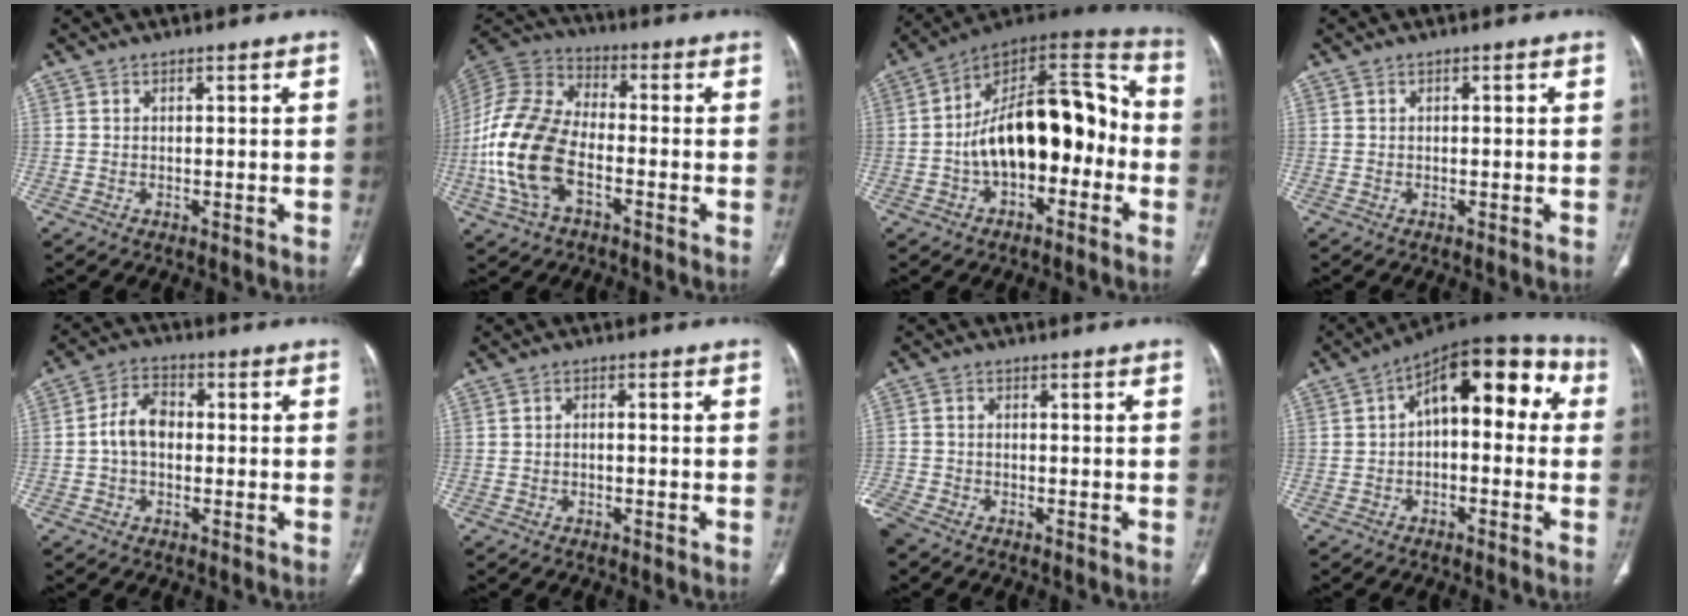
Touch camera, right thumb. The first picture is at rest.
{"total": 17.5, "force": [-4.9, 10.0, 13.6], "torque": [-0.293, 0.026, -0.097]}
{"total": 22.1, "force": [-3.3, 12.0, 18.2], "torque": [-0.258, 0.066, -0.054]}
{"total": 0.6, "force": [0.1, 0.2, 0.5], "torque": [-0.006, 0.001, 0.004]}
{"total": 6.2, "force": [-0.5, 4.3, 4.5], "torque": [-0.072, 0.020, -0.018]}
{"total": 1.0, "force": [-0.4, 0.6, 0.7], "torque": [-0.012, 0.007, -0.009]}
{"total": 5.1, "force": [-4.1, 2.1, 2.1], "torque": [-0.064, -0.005, -0.086]}
{"total": 15.6, "force": [2.3, 8.3, 13.0], "torque": [-0.134, 0.050, 0.023]}